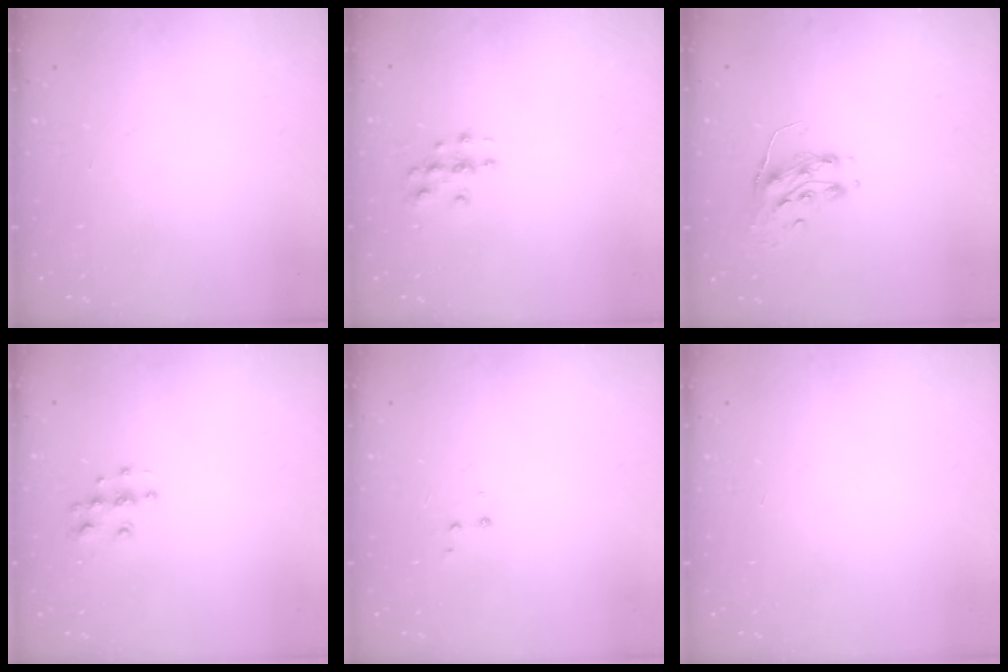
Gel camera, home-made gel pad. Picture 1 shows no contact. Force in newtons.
{"total": 3.3, "press": 3.3, "slide": 0.2}
{"total": 8.9, "press": 8.9, "slide": 0.3}
{"total": 5.9, "press": 5.9, "slide": 0.1}
{"total": 3.4, "press": 3.3, "slide": 0.6}
{"total": 0.0}